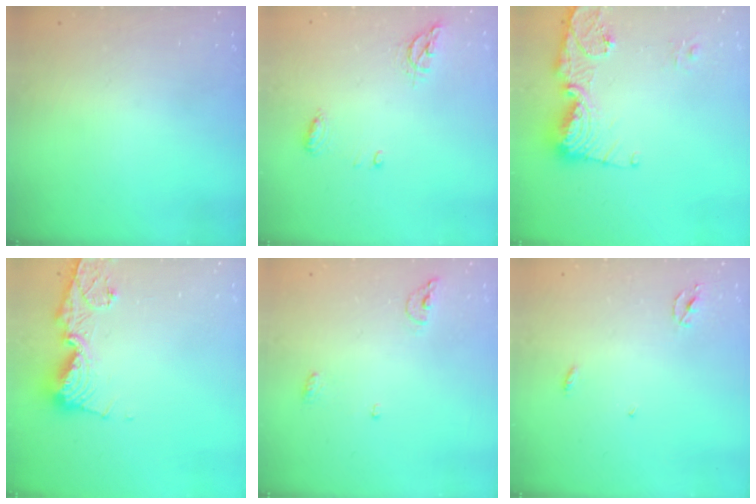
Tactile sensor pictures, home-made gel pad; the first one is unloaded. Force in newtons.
{"total": 8.4, "press": 6.9, "slide": 4.9}
{"total": 14.0, "press": 13.9, "slide": 1.5}
{"total": 11.2, "press": 11.2, "slide": 1.3}
{"total": 5.7, "press": 5.7, "slide": 1.0}
{"total": 2.5, "press": 2.5, "slide": 0.1}